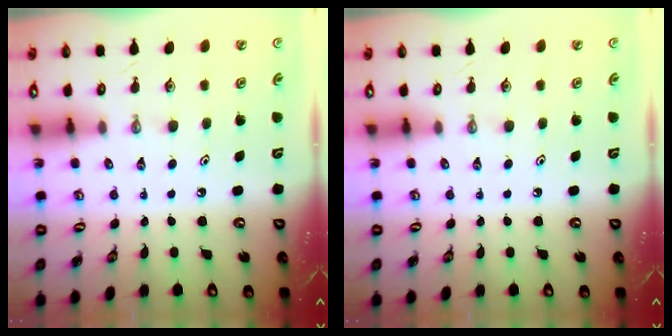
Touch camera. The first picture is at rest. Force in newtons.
{"total": 0.0}